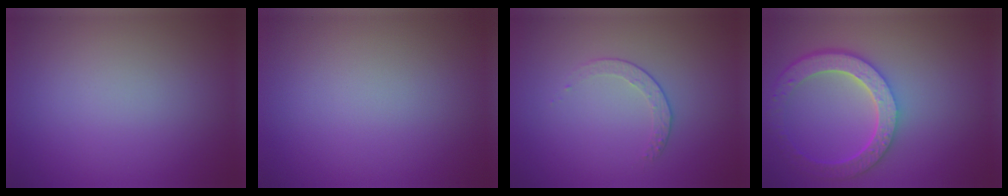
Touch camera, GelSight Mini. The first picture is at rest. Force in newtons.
{"total": 0.0}
{"total": 1.5, "press": 0.9, "slide": 1.2}
{"total": 6.4, "press": 5.0, "slide": 4.0}